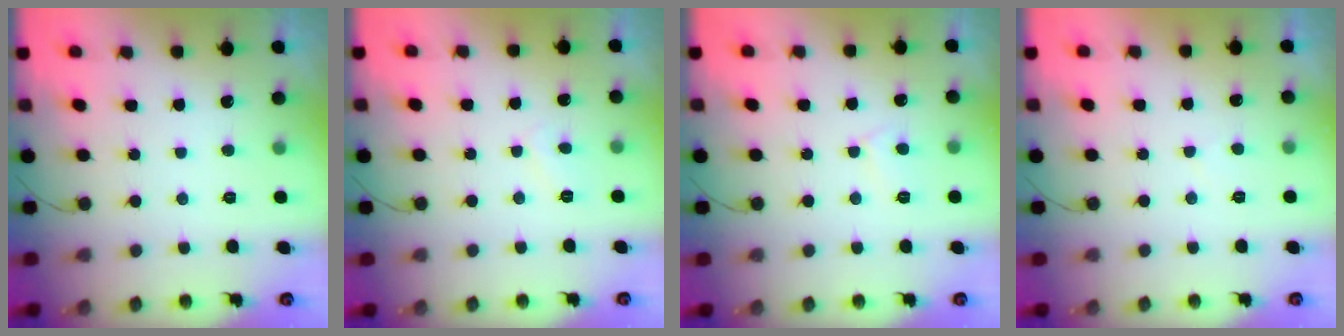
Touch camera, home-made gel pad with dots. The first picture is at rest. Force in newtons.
{"total": 3.5, "press": 3.5, "slide": 0.4}
{"total": 3.7, "press": 3.7, "slide": 0.3}
{"total": 1.5, "press": 1.5, "slide": 0.4}